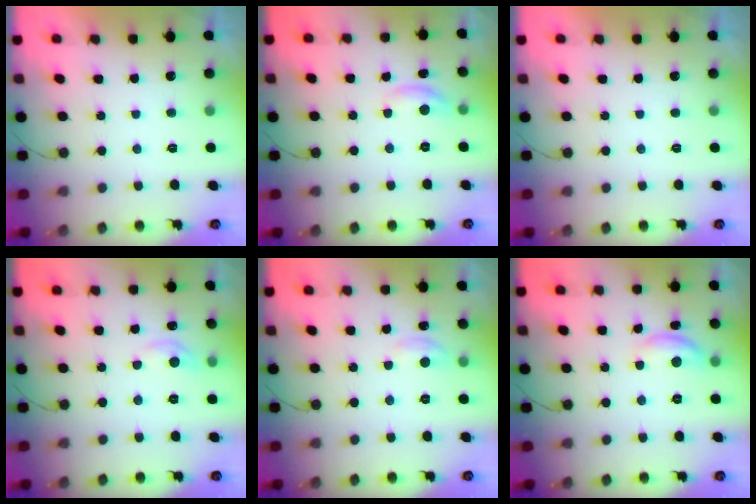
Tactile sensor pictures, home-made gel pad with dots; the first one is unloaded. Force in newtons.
{"total": 5.8, "press": 5.8, "slide": 0.3}
{"total": 0.0}
{"total": 5.1, "press": 5.1, "slide": 0.7}
{"total": 2.7, "press": 2.7, "slide": 0.4}
{"total": 7.9, "press": 7.9, "slide": 0.3}